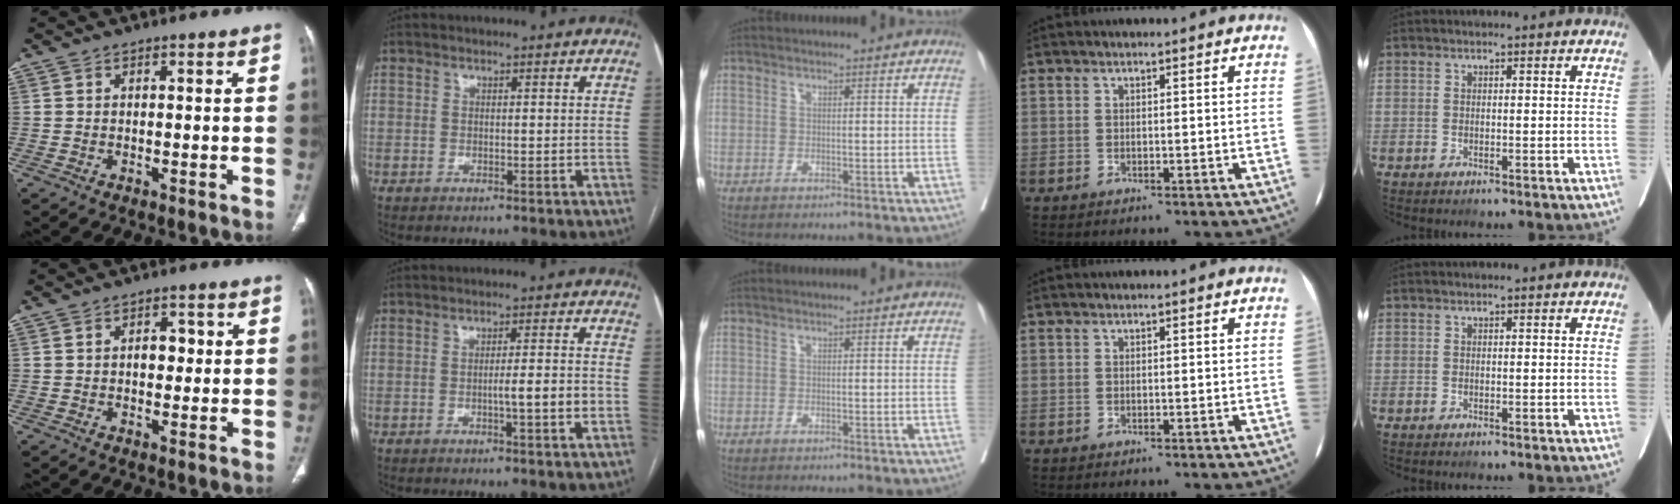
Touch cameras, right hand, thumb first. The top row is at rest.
{"thumb": {"total": 3.2, "force": [0.3, 2.2, 2.4], "torque": [-0.020, 0.005, 0.002]}, "index": {"total": 4.5, "force": [-1.2, -0.2, 4.3], "torque": [-0.064, 0.001, -0.018]}}